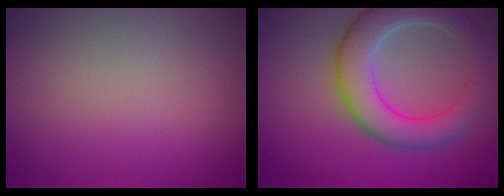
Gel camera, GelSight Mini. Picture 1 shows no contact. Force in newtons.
{"total": 6.5, "press": 6.5, "slide": 0.5}